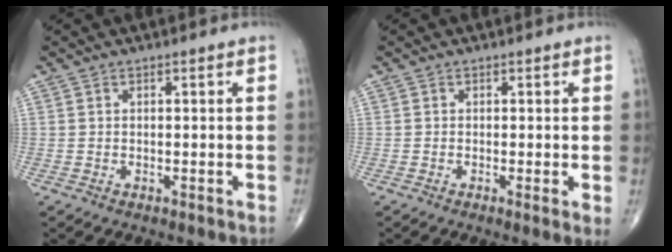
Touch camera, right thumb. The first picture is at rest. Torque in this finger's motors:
{"motor_torque": [-0.27, 0.05, -0.04, -0.13, -0.08]}